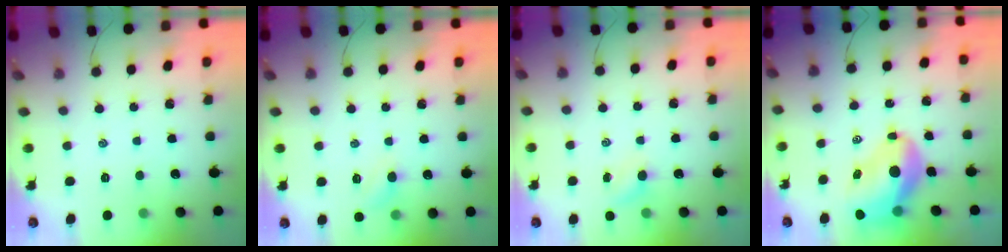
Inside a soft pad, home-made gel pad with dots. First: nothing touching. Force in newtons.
{"total": 3.6, "press": 3.4, "slide": 1.1}
{"total": 3.5, "press": 3.5, "slide": 0.8}
{"total": 10.2, "press": 9.8, "slide": 2.9}